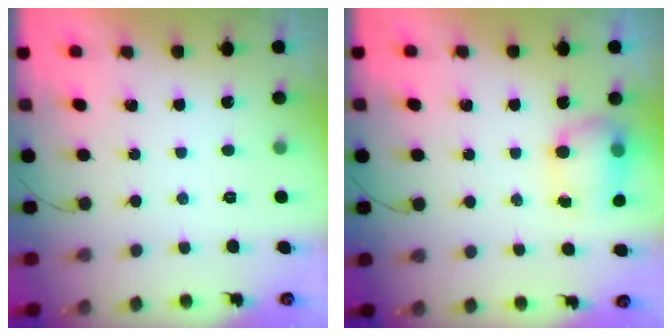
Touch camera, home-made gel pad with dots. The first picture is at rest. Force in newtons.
{"total": 11.0, "press": 8.8, "slide": 6.6}